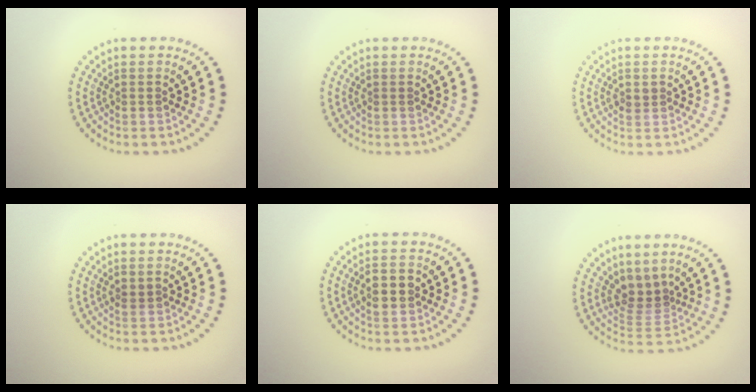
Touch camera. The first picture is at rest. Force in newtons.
{"total": 0.0}
{"total": 0.9, "press": 0.9, "slide": 0.3}
{"total": 0.7, "press": 0.6, "slide": 0.3}
{"total": 2.3, "press": 2.2, "slide": 0.2}
{"total": 2.7, "press": 1.8, "slide": 2.0}